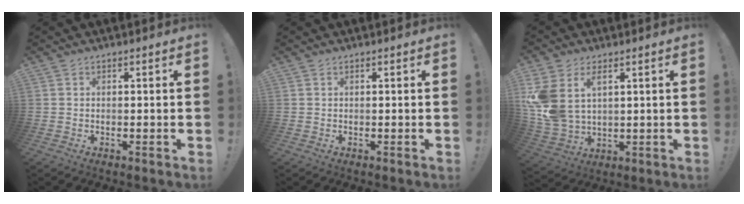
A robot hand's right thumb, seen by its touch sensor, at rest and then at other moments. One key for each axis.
{"total": 0.0}
{"total": 10.9, "fx": 4.9, "fy": 7.3, "fz": 6.6, "tx": -0.135, "ty": -0.023, "tz": 0.098}